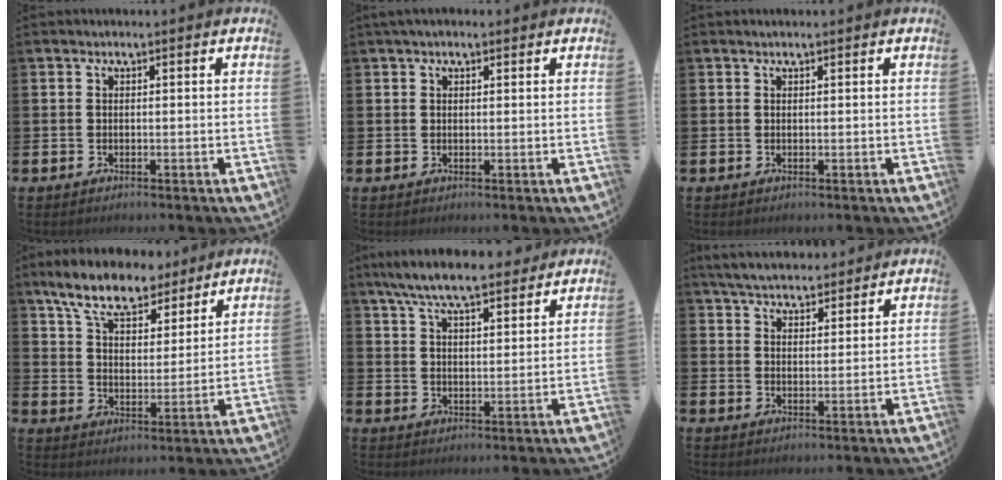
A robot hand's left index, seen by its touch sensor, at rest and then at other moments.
{"total": 1.6, "force": [1.2, 0.7, 0.7], "torque": [-0.005, 0.004, 0.020]}
{"total": 0.6, "force": [0.5, 0.1, 0.2], "torque": [-0.001, 0.001, 0.009]}
{"total": 9.5, "force": [8.2, 3.3, 3.5], "torque": [-0.099, -0.035, 0.148]}
{"total": 8.3, "force": [7.7, 1.5, 2.9], "torque": [-0.079, -0.029, 0.140]}
{"total": 5.4, "force": [5.2, 1.3, 0.6], "torque": [-0.027, -0.022, 0.094]}